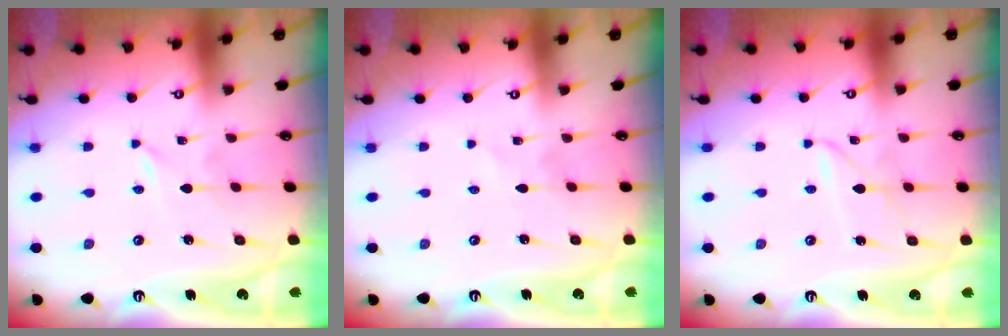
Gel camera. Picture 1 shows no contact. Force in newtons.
{"total": 0.6, "press": 0.6, "slide": 0.1}
{"total": 2.4, "press": 2.4, "slide": 0.3}